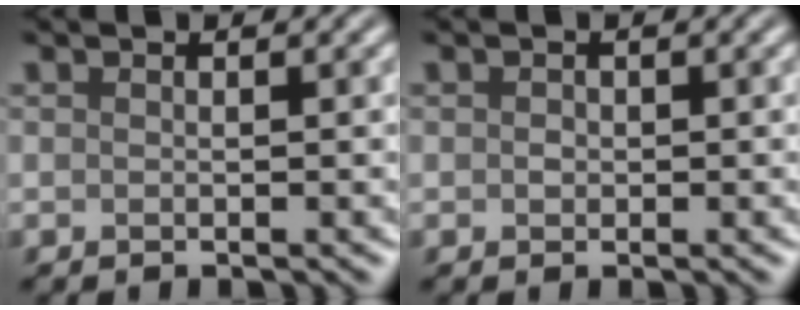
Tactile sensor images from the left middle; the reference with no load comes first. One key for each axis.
{"total": 0.7, "fx": 0.0, "fy": 0.6, "fz": 0.3, "tx": -0.004, "ty": -0.003, "tz": -0.001}